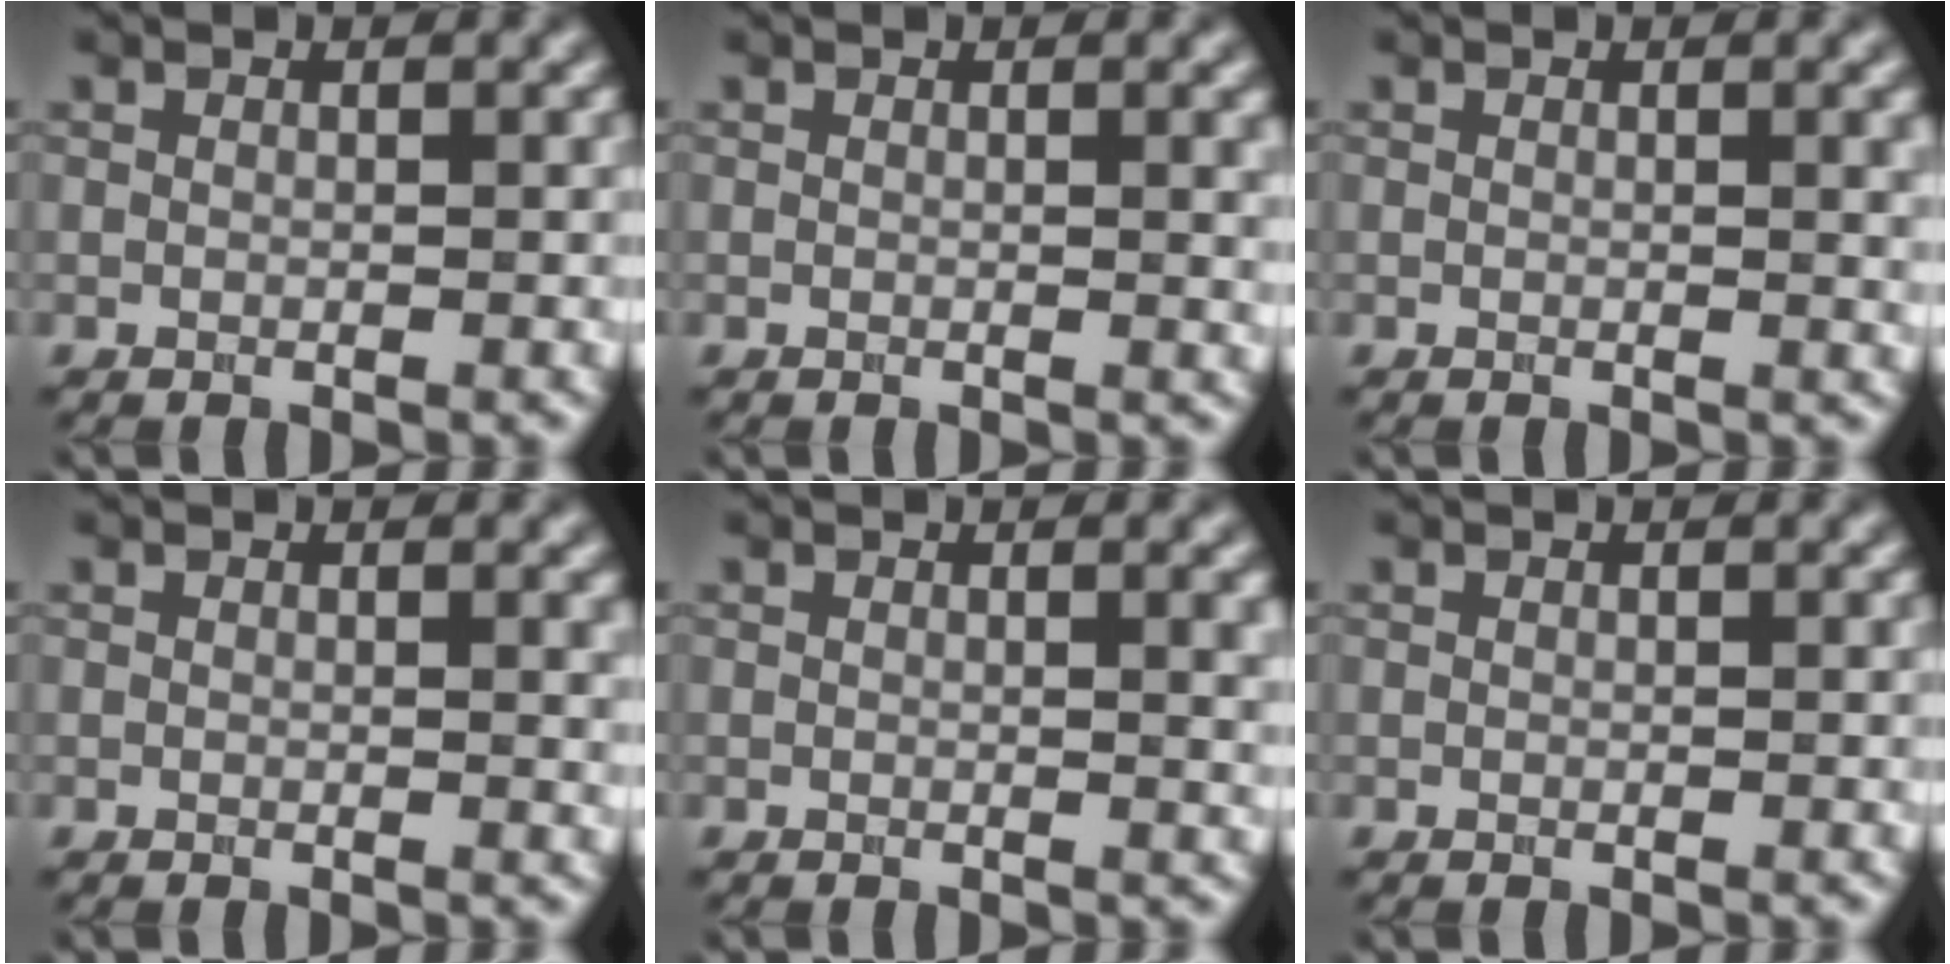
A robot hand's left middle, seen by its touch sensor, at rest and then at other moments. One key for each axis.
{"total": 1.3, "fx": 0.4, "fy": 0.4, "fz": 1.2, "tx": -0.010, "ty": 0.000, "tz": 0.003}
{"total": 1.5, "fx": 0.4, "fy": 0.4, "fz": 1.4, "tx": -0.014, "ty": 0.001, "tz": 0.003}
{"total": 1.0, "fx": 0.3, "fy": 0.3, "fz": 0.9, "tx": -0.006, "ty": 0.000, "tz": 0.003}
{"total": 1.7, "fx": 0.4, "fy": 0.5, "fz": 1.6, "tx": -0.013, "ty": 0.001, "tz": 0.004}
{"total": 0.0}